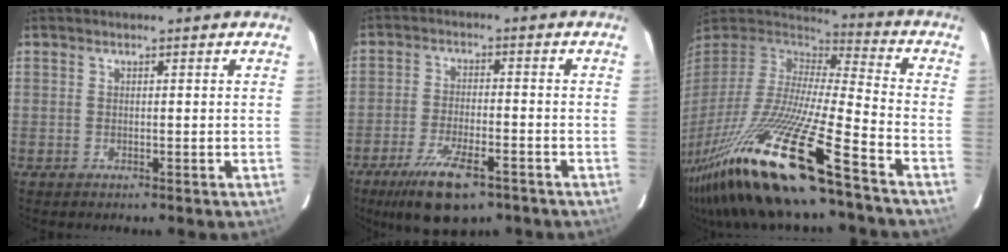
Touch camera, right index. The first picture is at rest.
{"total": 9.9, "force": [-6.6, 2.7, 6.9], "torque": [-0.128, -0.015, -0.108]}
{"total": 28.6, "force": [-18.3, 2.4, 21.9], "torque": [-0.445, -0.075, -0.339]}